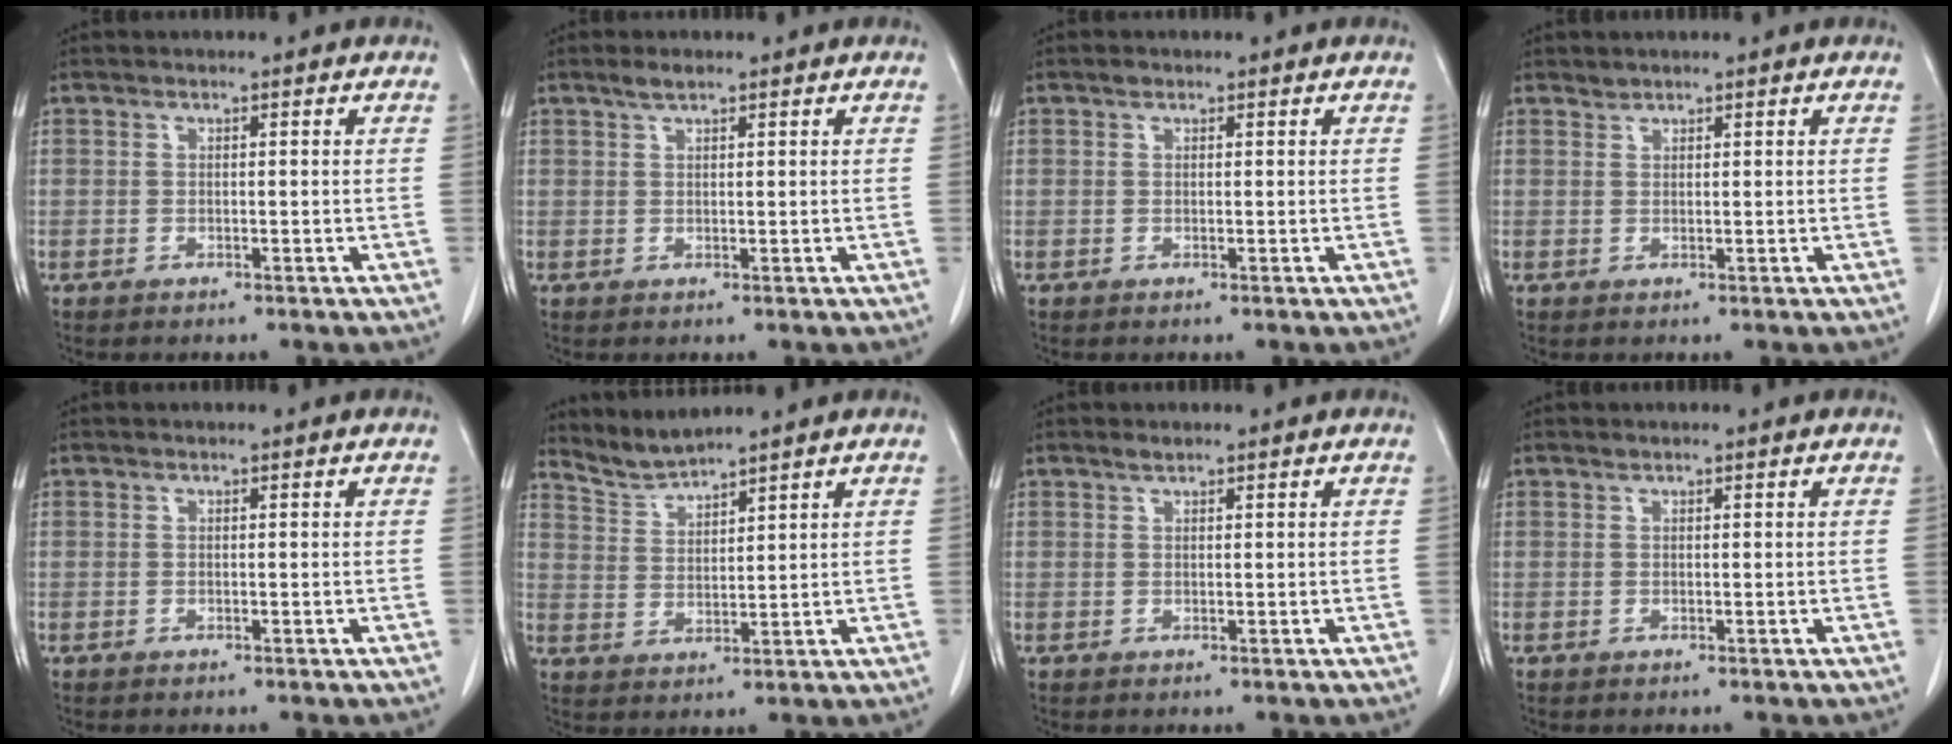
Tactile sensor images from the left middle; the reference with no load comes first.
{"total": 1.7, "force": [1.3, 0.3, 1.0], "torque": [-0.024, 0.004, 0.027]}
{"total": 0.6, "force": [0.4, 0.3, 0.2], "torque": [-0.005, 0.002, 0.006]}
{"total": 0.7, "force": [0.7, 0.1, -0.2], "torque": [0.000, -0.002, 0.013]}
{"total": 0.0}
{"total": 4.1, "force": [4.0, -0.9, -0.3], "torque": [-0.002, -0.006, 0.089]}
{"total": 0.8, "force": [0.7, 0.1, 0.3], "torque": [-0.012, 0.000, 0.015]}
{"total": 0.0}